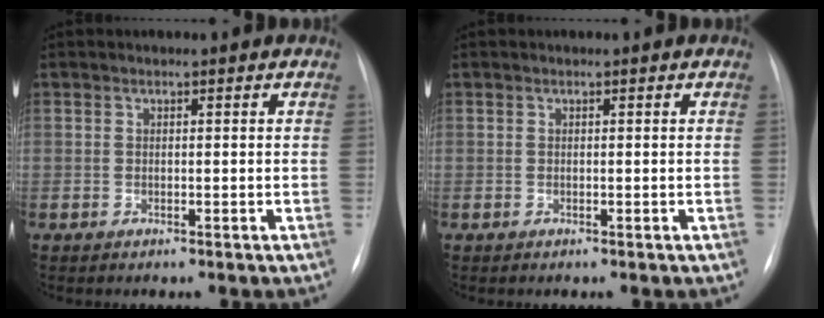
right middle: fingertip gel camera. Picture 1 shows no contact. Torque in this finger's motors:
{"motor_torque": [0.00, 0.00, 0.03, 0.00]}